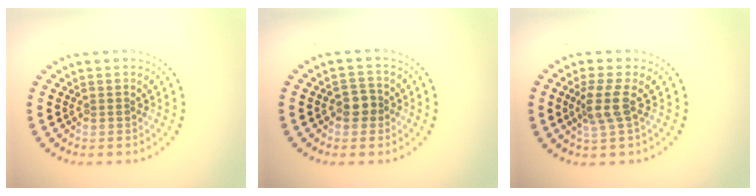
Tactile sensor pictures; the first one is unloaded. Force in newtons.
{"total": 1.9, "press": 1.7, "slide": 0.7}
{"total": 2.5, "press": 1.9, "slide": 1.6}